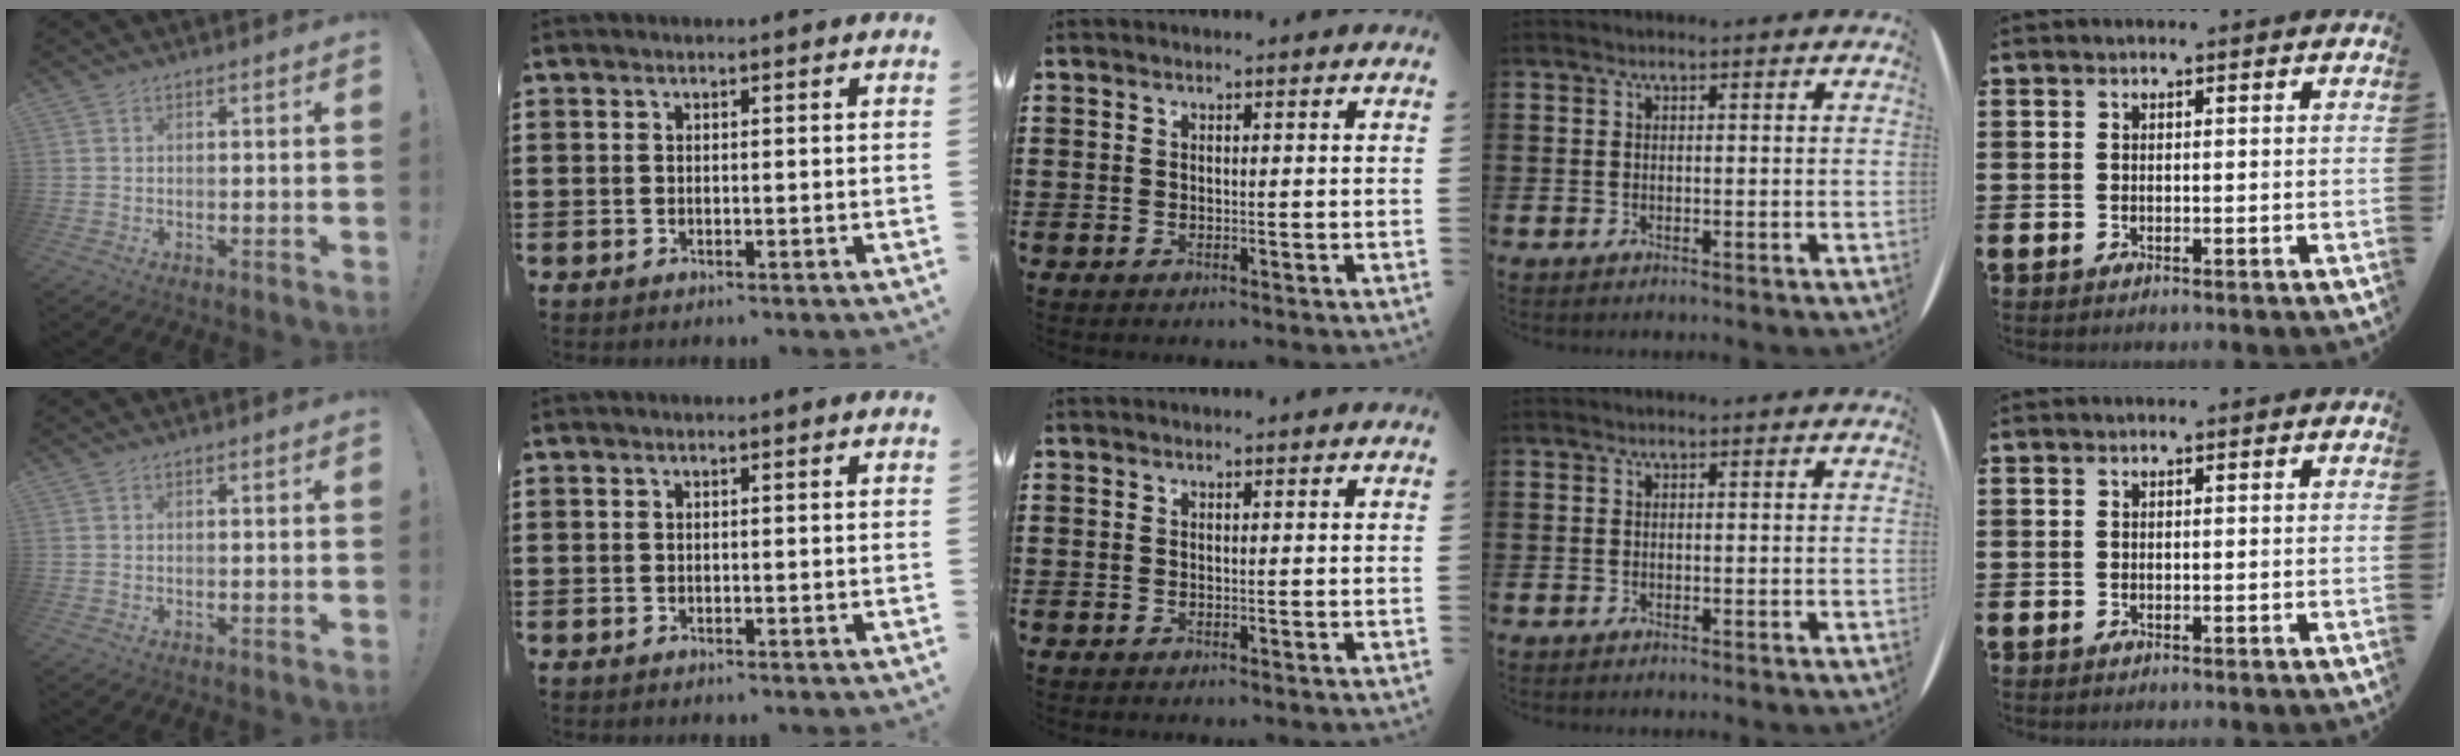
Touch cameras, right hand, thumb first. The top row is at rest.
{}